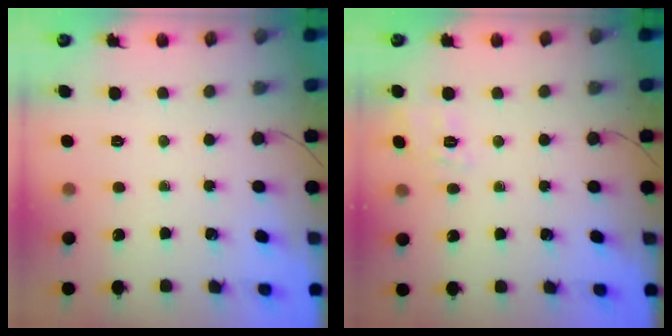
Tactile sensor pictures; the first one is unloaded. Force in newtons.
{"total": 4.8, "press": 4.5, "slide": 1.7}